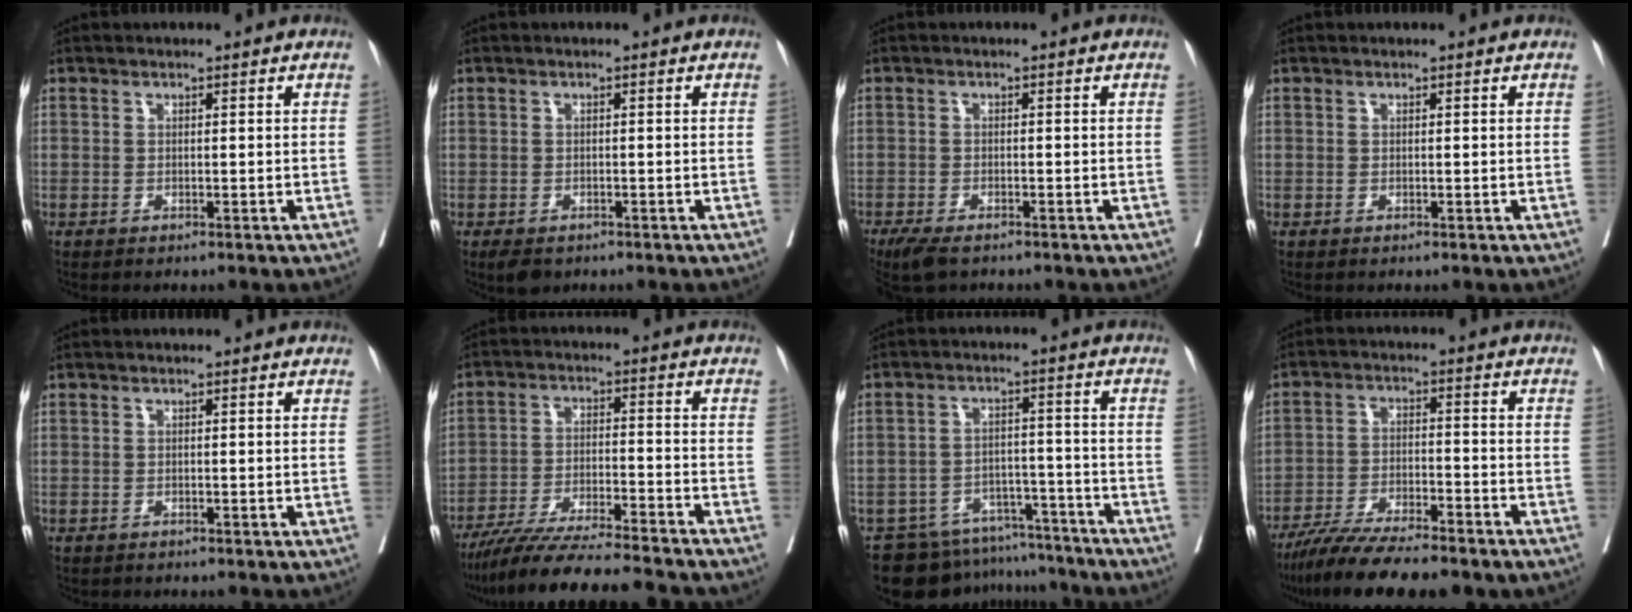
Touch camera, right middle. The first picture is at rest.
{"total": 2.9, "force": [-2.1, 1.6, 1.3], "torque": [-0.017, -0.004, -0.030]}
{"total": 5.4, "force": [-4.2, 1.6, 2.9], "torque": [-0.048, -0.012, -0.067]}
{"total": 0.0}
{"total": 1.4, "force": [-1.3, 0.4, 0.3], "torque": [-0.011, -0.003, -0.020]}
{"total": 17.2, "force": [-15.5, 0.5, 7.6], "torque": [-0.130, -0.023, -0.247]}
{"total": 13.5, "force": [-12.5, 5.0, 1.4], "torque": [-0.014, 0.029, -0.172]}
{"total": 13.2, "force": [-11.1, 1.7, 7.0], "torque": [-0.109, -0.023, -0.178]}